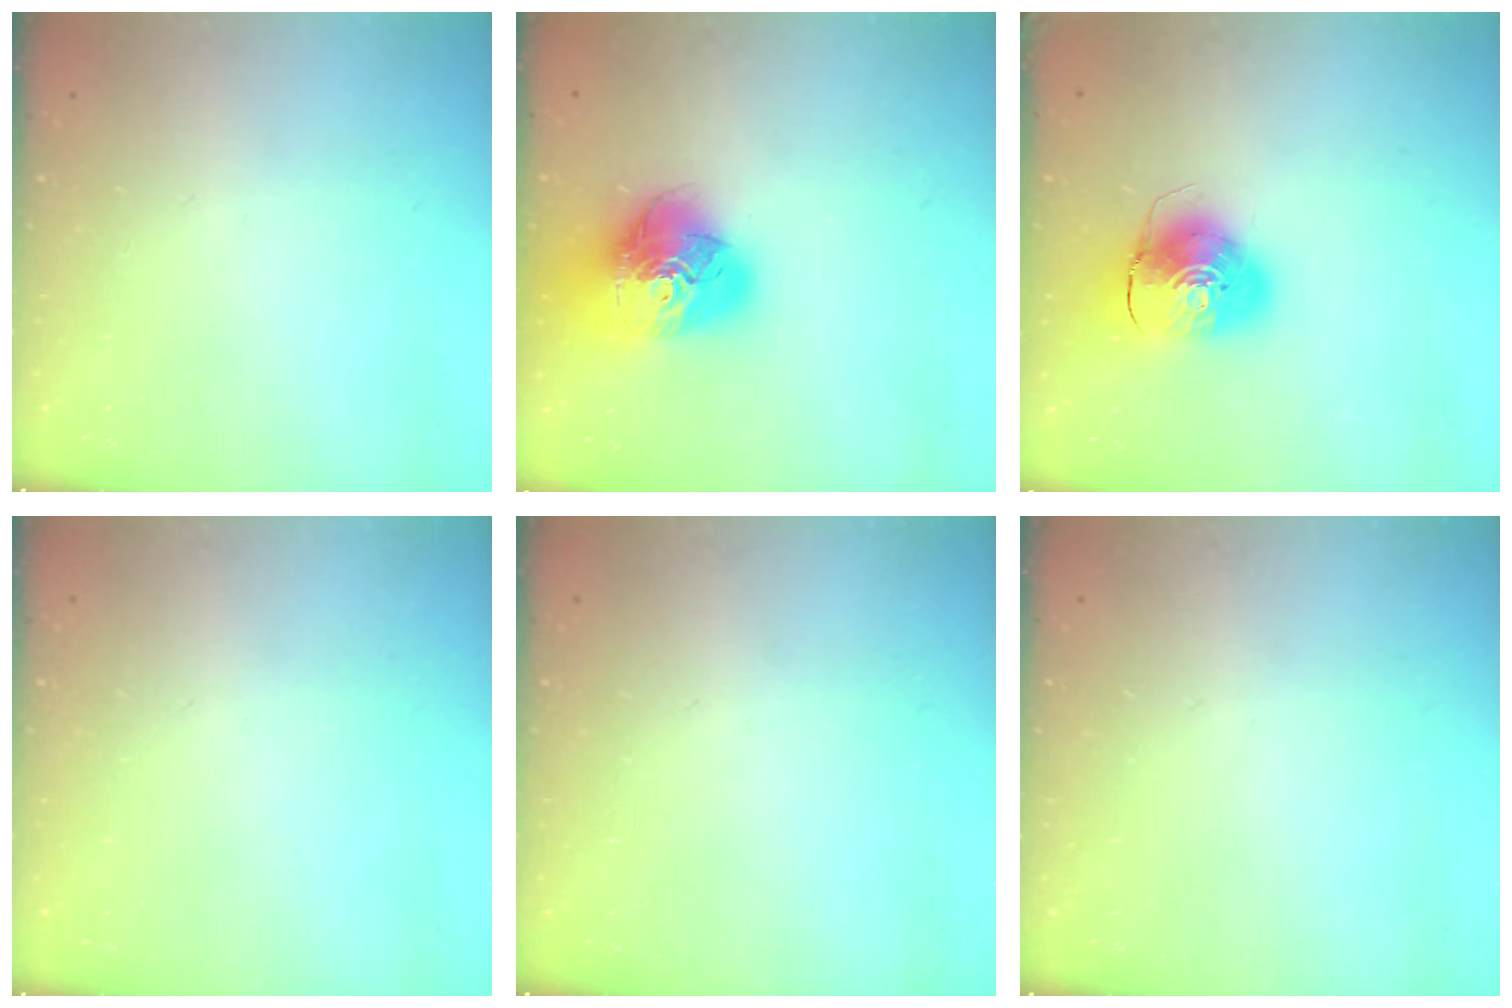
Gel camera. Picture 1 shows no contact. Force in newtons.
{"total": 21.4, "press": 21.3, "slide": 2.3}
{"total": 10.5, "press": 10.4, "slide": 1.8}
{"total": 0.0}
{"total": 0.0}
{"total": 0.0}